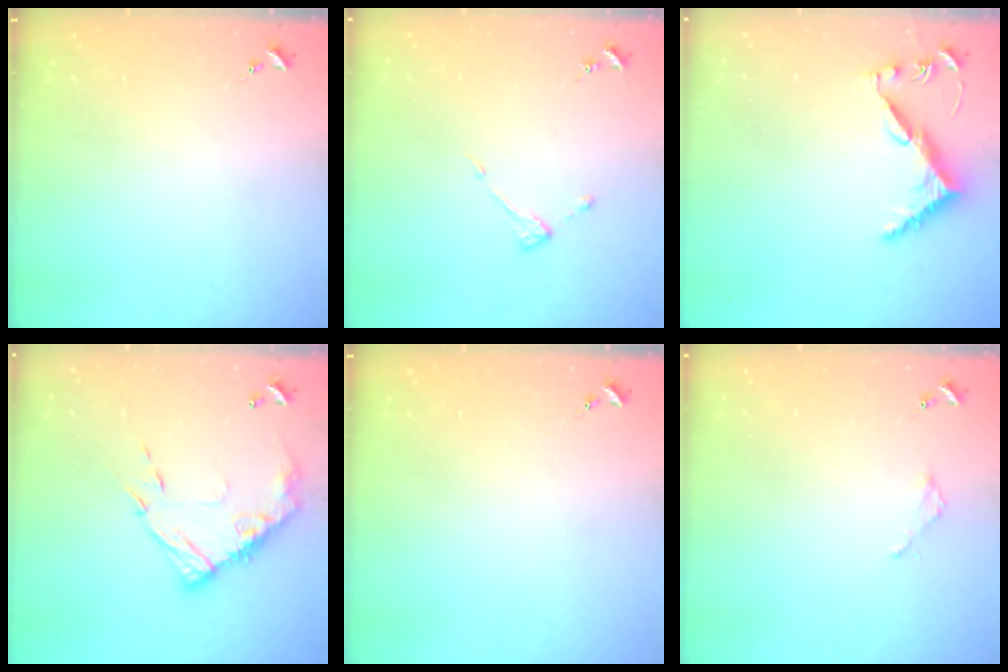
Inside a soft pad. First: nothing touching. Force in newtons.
{"total": 4.7, "press": 4.7, "slide": 0.6}
{"total": 6.2, "press": 6.2, "slide": 0.5}
{"total": 14.5, "press": 14.4, "slide": 1.3}
{"total": 0.0}
{"total": 1.8, "press": 1.8, "slide": 0.2}